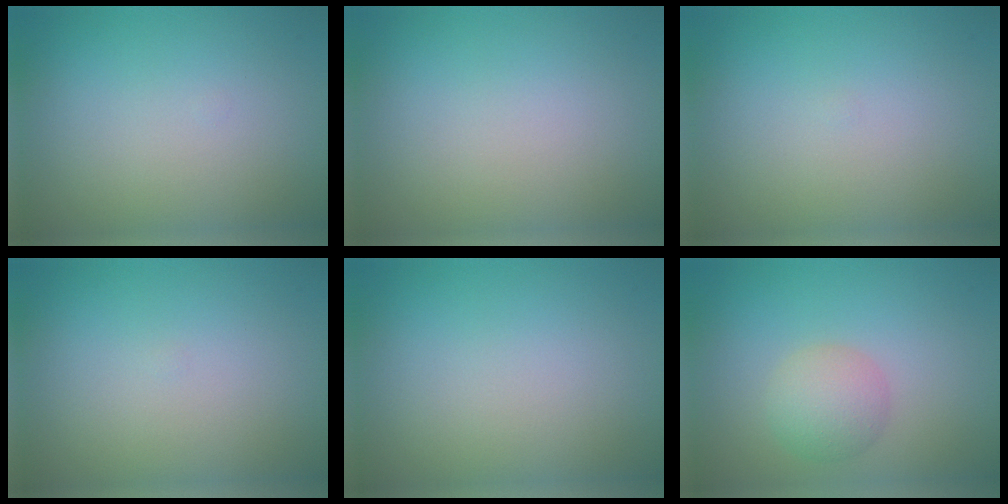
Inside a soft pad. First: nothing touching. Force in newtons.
{"total": 0.0}
{"total": 0.0}
{"total": 0.0}
{"total": 0.0}
{"total": 2.9, "press": 2.9, "slide": 0.1}